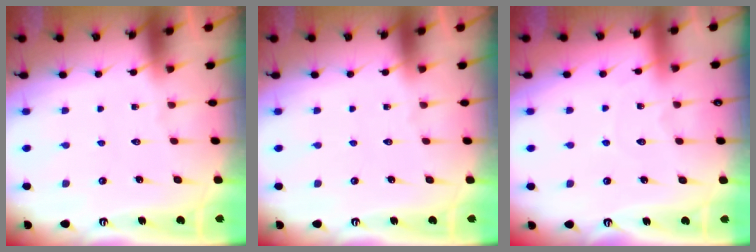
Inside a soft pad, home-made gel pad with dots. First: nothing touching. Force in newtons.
{"total": 0.0}
{"total": 3.7, "press": 3.7, "slide": 0.4}